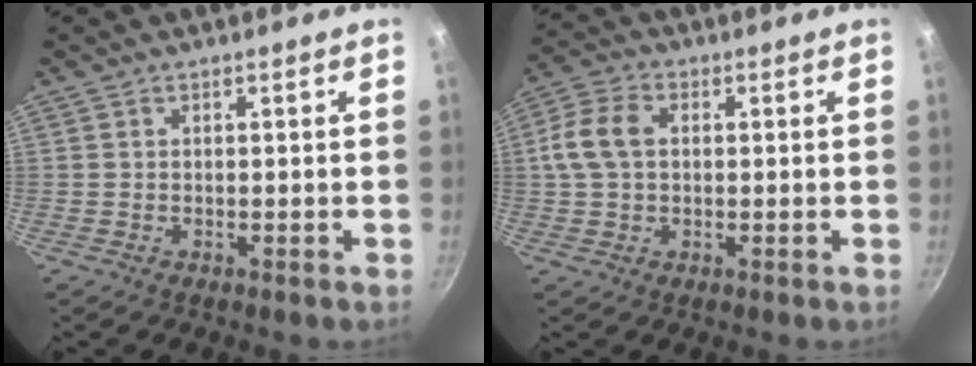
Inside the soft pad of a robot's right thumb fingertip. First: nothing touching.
{"total": 8.2, "force": [0.9, 5.7, 5.8], "torque": [-0.114, 0.021, 0.006]}